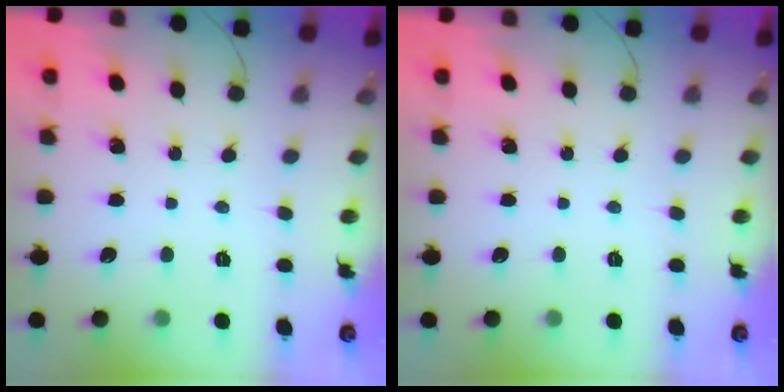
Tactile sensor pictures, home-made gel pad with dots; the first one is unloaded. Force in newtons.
{"total": 0.0}